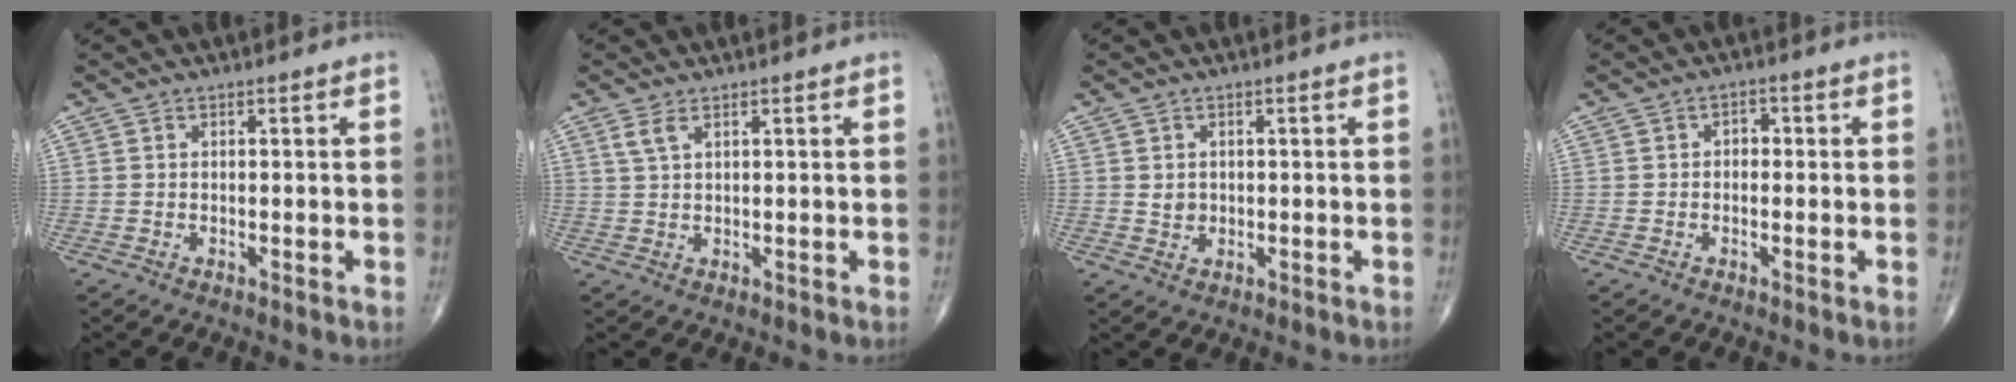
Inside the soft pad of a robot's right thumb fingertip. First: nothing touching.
{"total": 2.3, "force": [1.3, 0.8, 1.7], "torque": [-0.043, 0.003, 0.034]}
{"total": 1.8, "force": [0.2, 1.6, 0.9], "torque": [-0.009, -0.001, 0.008]}
{"total": 2.0, "force": [-0.1, 1.5, 1.3], "torque": [-0.006, 0.008, -0.010]}